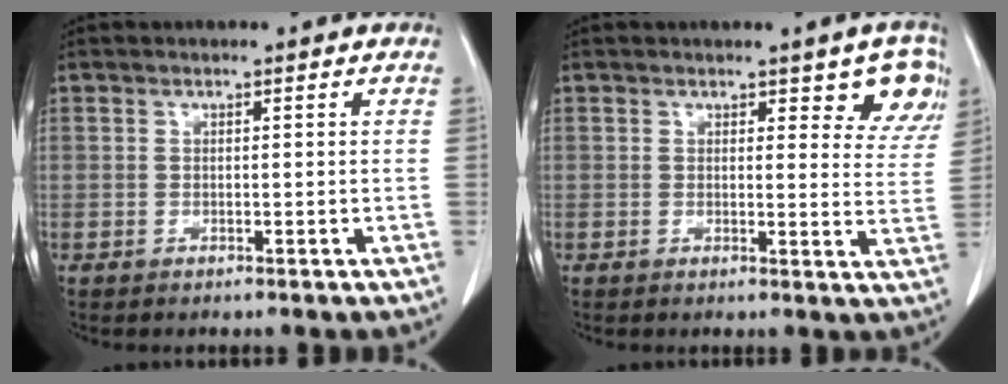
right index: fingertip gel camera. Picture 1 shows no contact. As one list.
[{"total": 6.5, "force": [3.7, 2.4, 4.8], "torque": [-0.033, -0.007, 0.036]}]